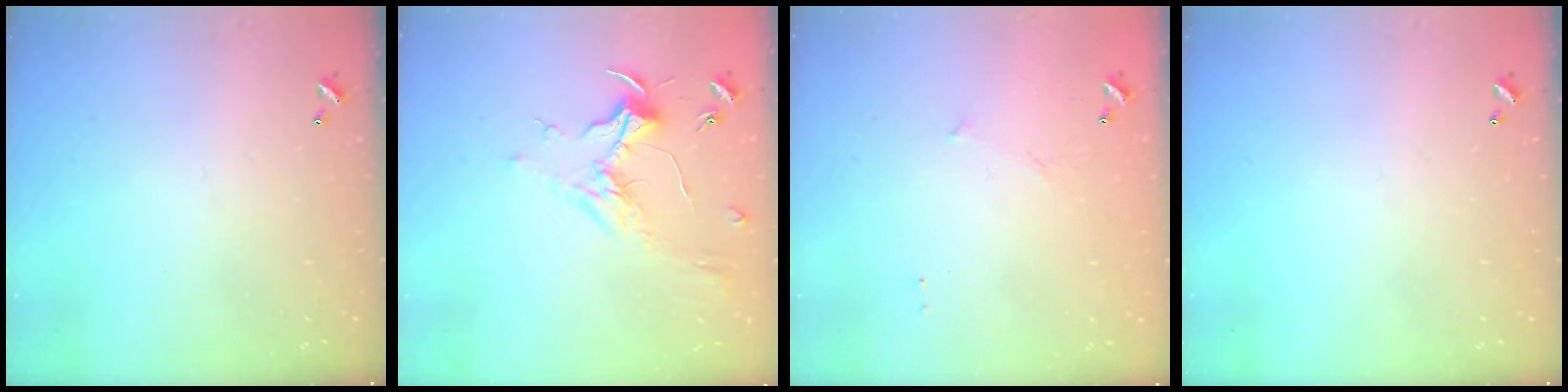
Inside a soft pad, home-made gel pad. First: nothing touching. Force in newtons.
{"total": 1.9, "press": 1.7, "slide": 0.7}
{"total": 7.6, "press": 7.5, "slide": 0.6}
{"total": 0.0}